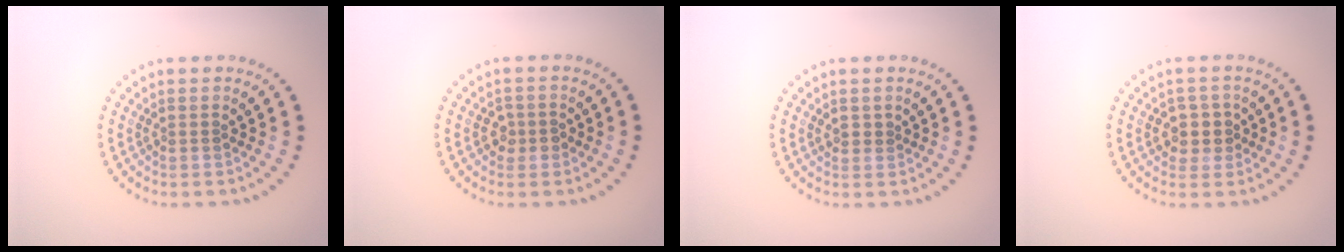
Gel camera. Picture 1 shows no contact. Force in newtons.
{"total": 1.5, "press": 1.5, "slide": 0.3}
{"total": 0.8, "press": 0.5, "slide": 0.6}
{"total": 2.6, "press": 2.3, "slide": 1.1}